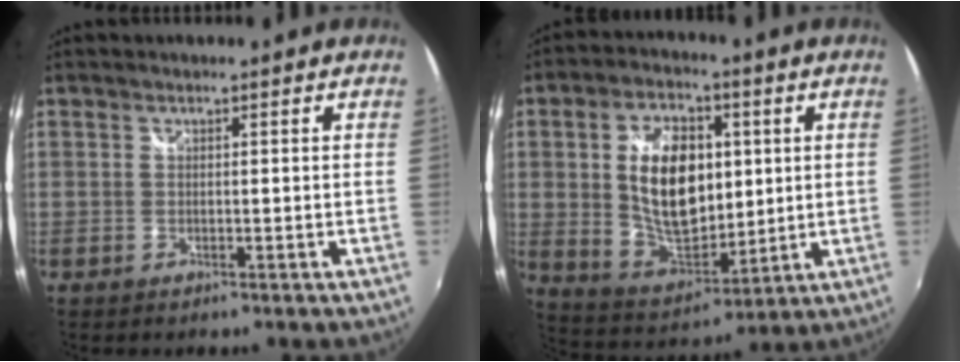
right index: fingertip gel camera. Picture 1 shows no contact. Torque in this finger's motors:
{"motor_torque": [1.25, -0.75, 1.05, 0.19]}